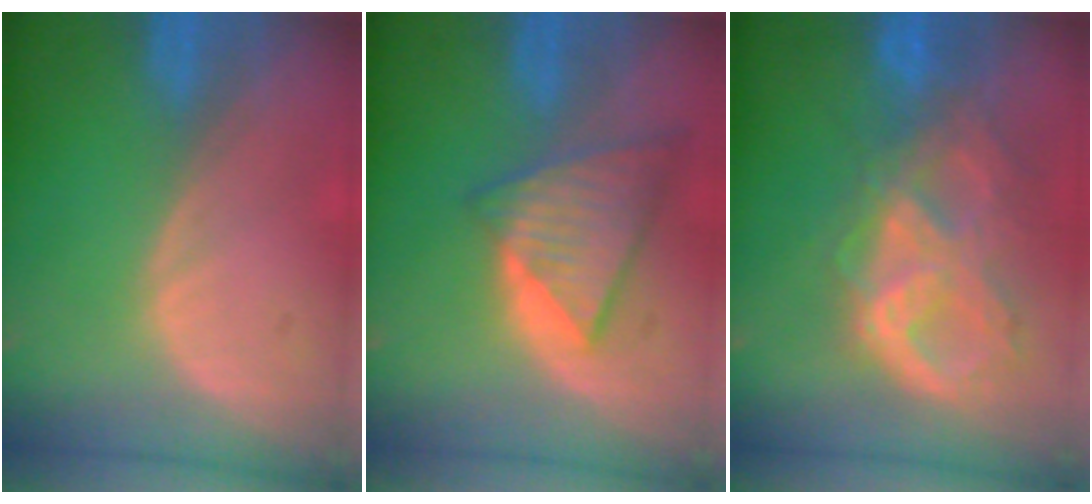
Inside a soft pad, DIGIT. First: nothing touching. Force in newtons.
{"total": 9.1, "press": 7.9, "slide": 4.5}
{"total": 10.5, "press": 8.9, "slide": 5.7}